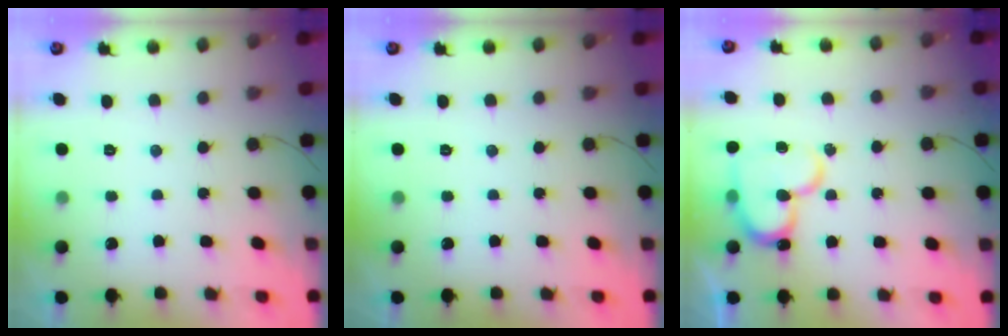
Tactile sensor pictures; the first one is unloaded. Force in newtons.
{"total": 0.0}
{"total": 15.6, "press": 15.5, "slide": 1.4}